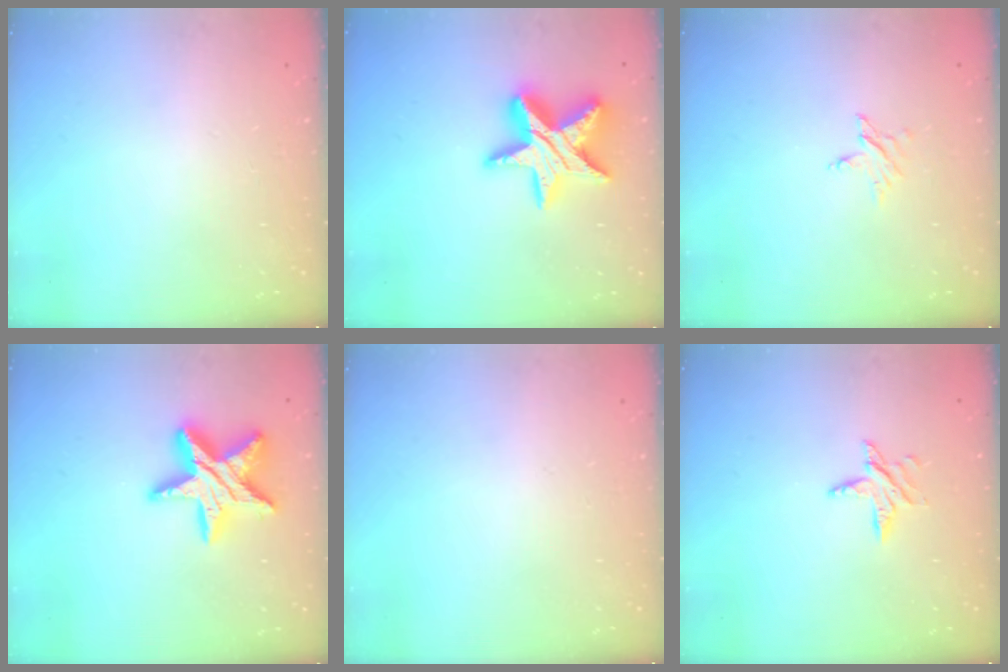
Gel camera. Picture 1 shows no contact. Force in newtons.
{"total": 16.8, "press": 16.8, "slide": 1.2}
{"total": 2.8, "press": 2.8, "slide": 0.1}
{"total": 17.1, "press": 17.1, "slide": 1.7}
{"total": 0.0}
{"total": 6.2, "press": 6.2, "slide": 0.3}